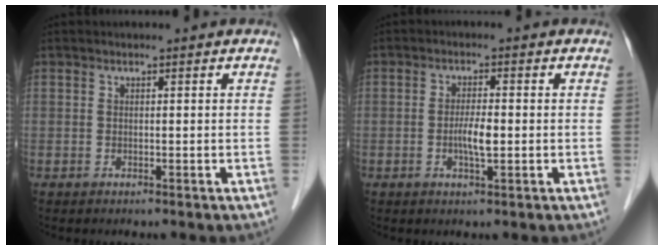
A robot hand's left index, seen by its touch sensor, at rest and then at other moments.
{"total": 3.4, "force": [-0.6, 0.6, 3.2], "torque": [-0.065, -0.001, -0.010]}